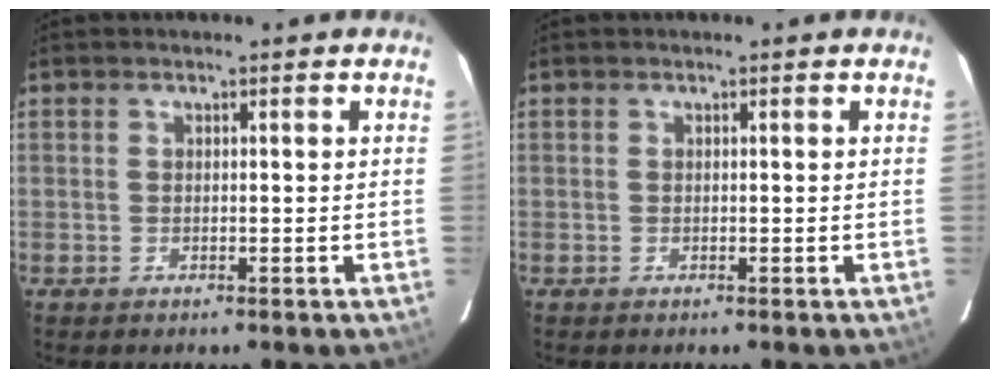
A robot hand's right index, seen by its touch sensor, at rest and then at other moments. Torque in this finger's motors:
{"motor_torque": [0.14, -0.03, 0.04, 0.01]}